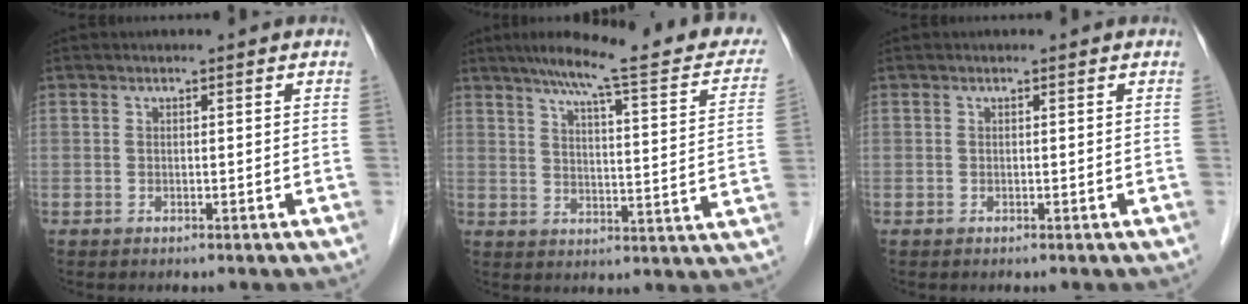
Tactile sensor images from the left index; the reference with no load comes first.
{"total": 20.8, "force": [16.8, 2.5, 12.0], "torque": [-0.161, 0.002, 0.206]}
{"total": 0.0}